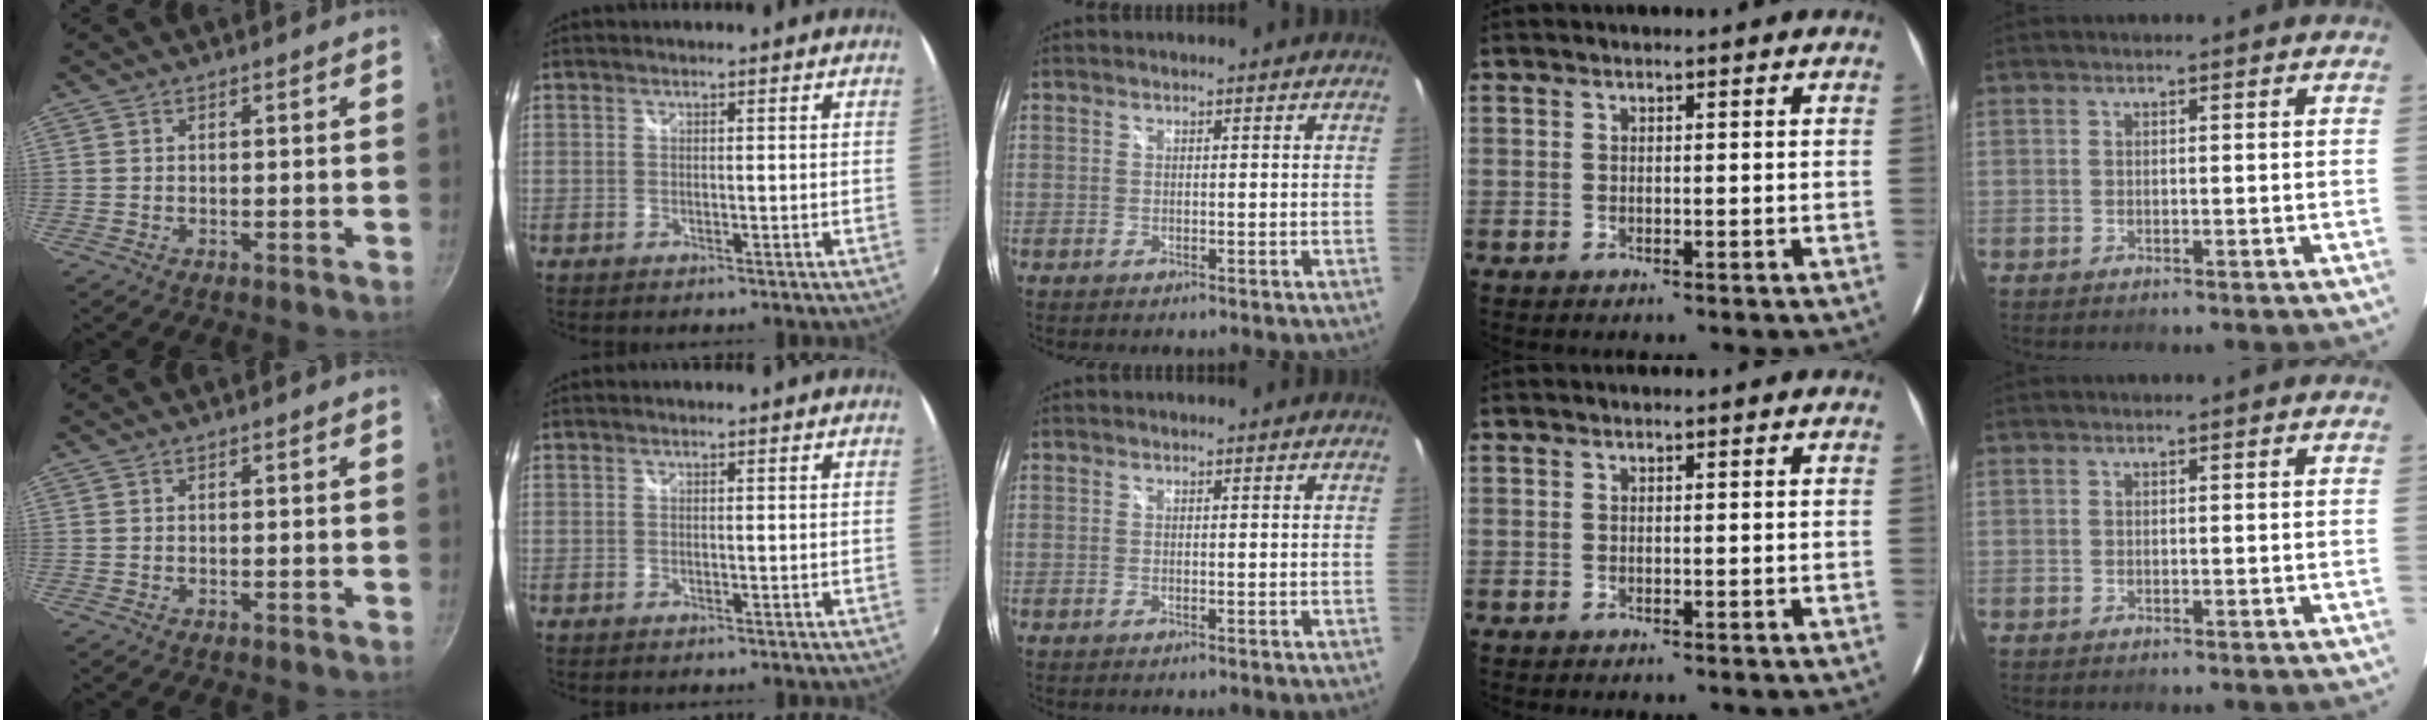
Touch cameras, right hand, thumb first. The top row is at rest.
{}